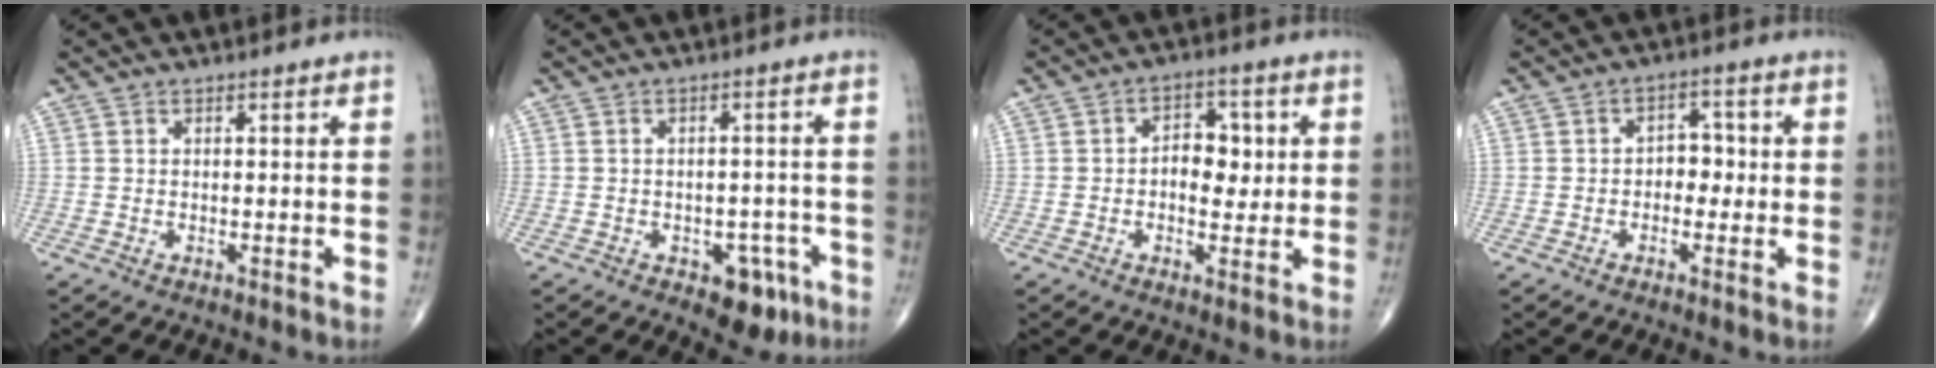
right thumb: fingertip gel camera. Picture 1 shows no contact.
{"total": 6.7, "force": [-3.3, 4.0, 4.1], "torque": [-0.022, 0.018, -0.038]}
{"total": 6.9, "force": [0.5, 4.6, 5.1], "torque": [-0.034, 0.007, 0.003]}
{"total": 4.3, "force": [-0.4, 3.2, 2.9], "torque": [-0.010, 0.016, -0.015]}